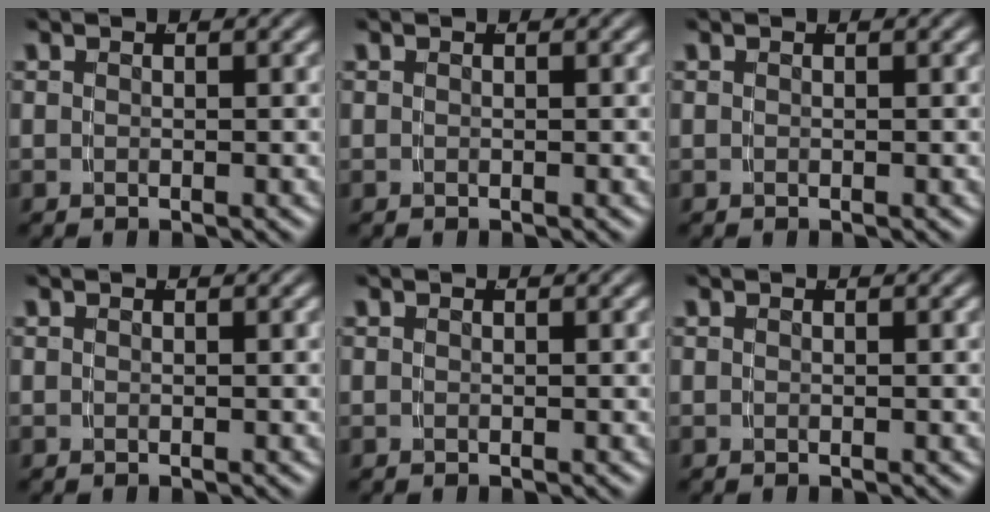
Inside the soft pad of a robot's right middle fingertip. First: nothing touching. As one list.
[{"total": 0.0}, {"total": 0.0}, {"total": 0.0}, {"total": 0.0}, {"total": 0.0}]